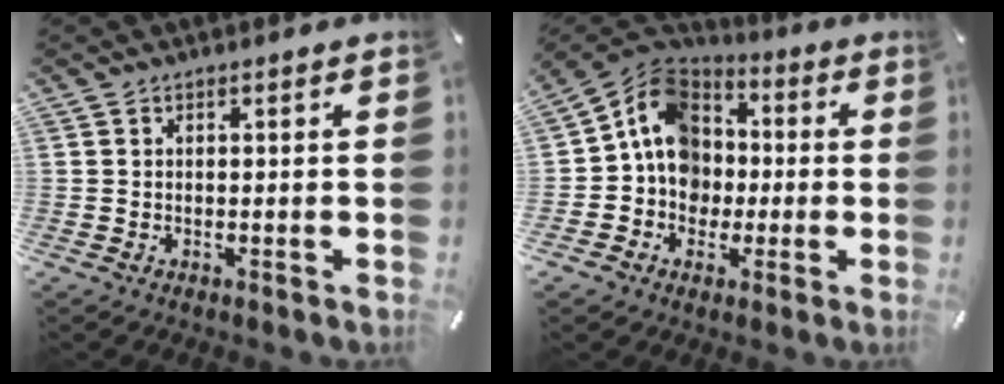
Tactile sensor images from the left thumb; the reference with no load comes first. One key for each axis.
{"total": 12.4, "fx": -0.2, "fy": 11.4, "fz": 4.9, "tx": -0.097, "ty": 0.012, "tz": -0.001}